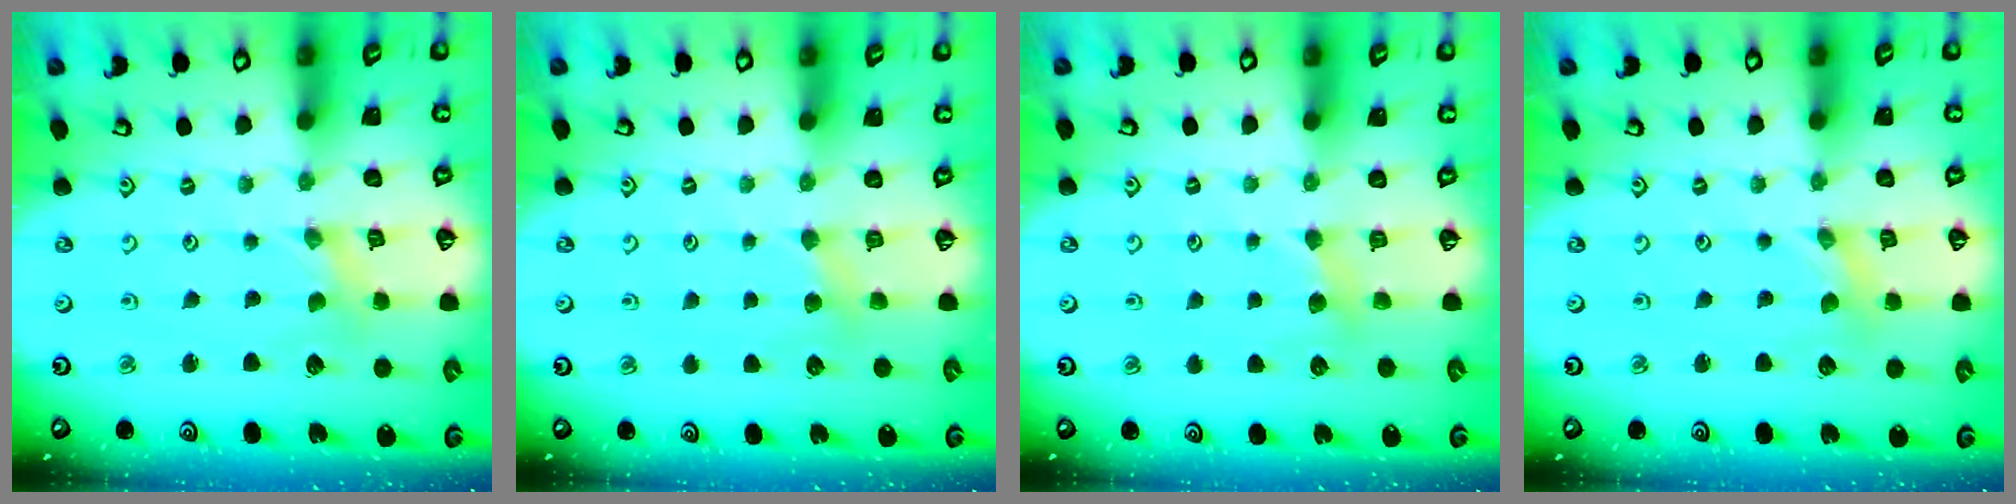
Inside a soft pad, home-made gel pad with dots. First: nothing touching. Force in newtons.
{"total": 2.9, "press": 2.9, "slide": 0.5}
{"total": 3.6, "press": 3.6, "slide": 0.5}
{"total": 0.7, "press": 0.6, "slide": 0.1}